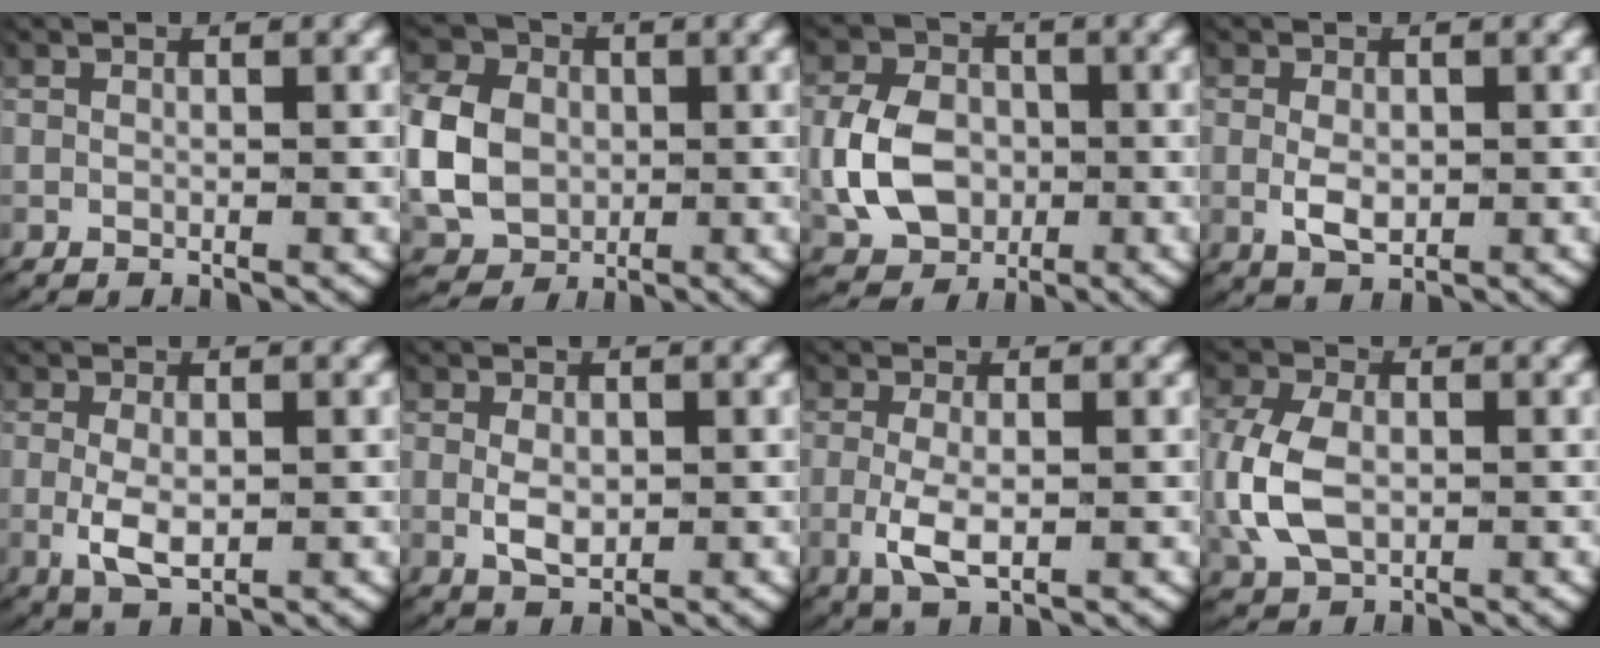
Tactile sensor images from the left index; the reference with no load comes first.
{"total": 8.0, "force": [-0.3, 6.9, 4.1], "torque": [-0.093, -0.019, 0.001]}
{"total": 6.9, "force": [-0.9, 5.7, 3.9], "torque": [-0.084, -0.018, -0.011]}
{"total": 3.5, "force": [-0.7, 2.4, 2.5], "torque": [-0.056, -0.018, 0.001]}
{"total": 3.9, "force": [-0.8, 2.3, 3.1], "torque": [-0.073, -0.017, -0.003]}
{"total": 3.2, "force": [-0.4, 2.2, 2.3], "torque": [-0.053, -0.016, 0.004]}
{"total": 3.6, "force": [-0.8, 1.6, 3.1], "torque": [-0.073, -0.011, -0.008]}
{"total": 5.5, "force": [-0.1, 4.1, 3.7], "torque": [-0.110, -0.015, 0.011]}